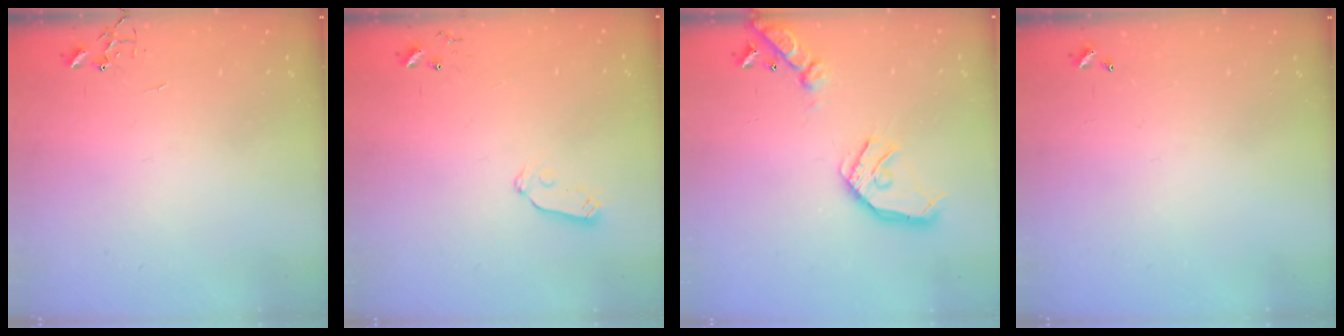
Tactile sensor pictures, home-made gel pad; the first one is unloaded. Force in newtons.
{"total": 6.0, "press": 6.0, "slide": 0.5}
{"total": 17.3, "press": 17.0, "slide": 2.8}
{"total": 0.0}